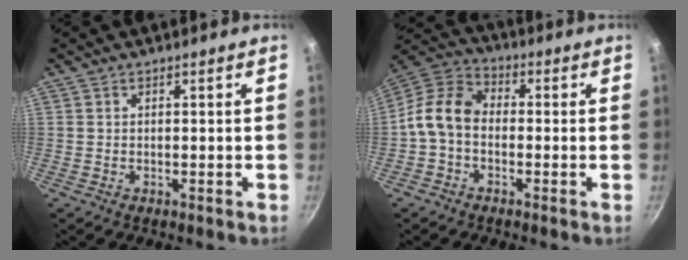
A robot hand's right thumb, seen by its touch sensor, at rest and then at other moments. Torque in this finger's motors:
{"motor_torque": [1.33, 1.71, 0.94, -0.68, 0.38]}